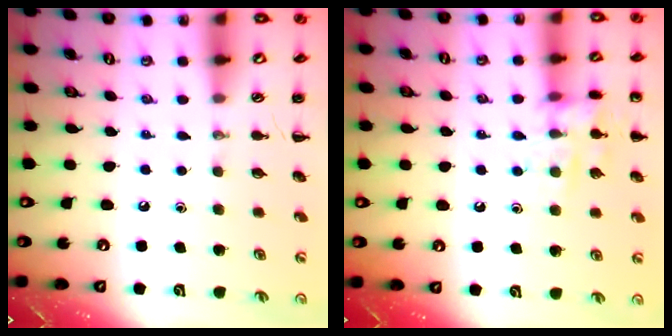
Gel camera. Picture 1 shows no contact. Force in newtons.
{"total": 11.3, "press": 11.2, "slide": 1.0}